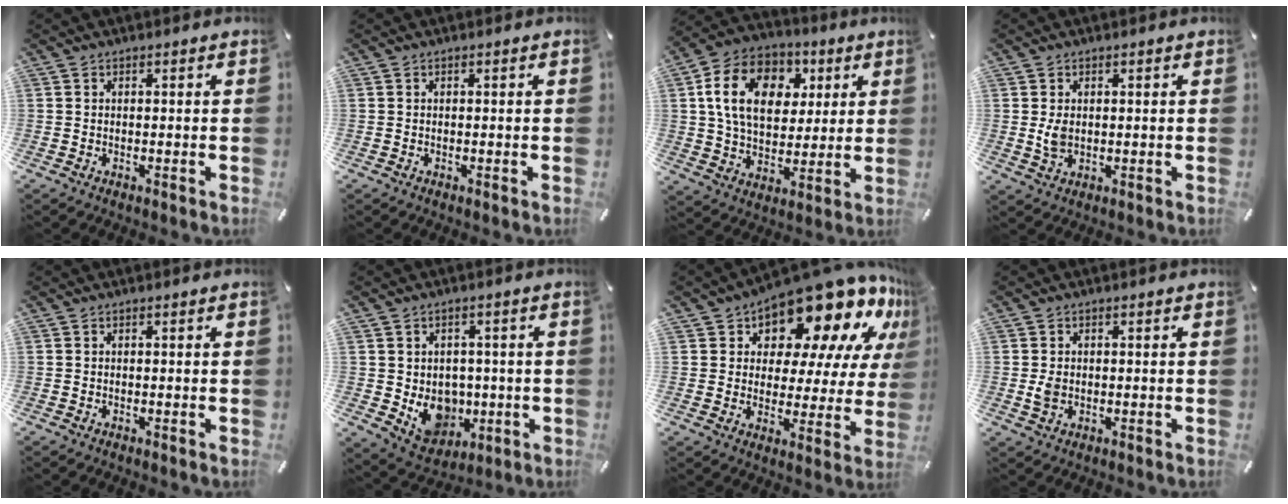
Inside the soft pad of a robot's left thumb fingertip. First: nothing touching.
{"total": 0.0}
{"total": 16.6, "force": [4.7, 12.4, 10.1], "torque": [-0.180, 0.002, 0.084]}
{"total": 3.7, "force": [0.3, 2.6, 2.6], "torque": [-0.050, -0.001, 0.003]}
{"total": 0.0}
{"total": 9.2, "force": [-0.8, 8.3, 3.9], "torque": [-0.058, 0.001, -0.003]}
{"total": 18.2, "force": [13.8, 7.9, 8.9], "torque": [-0.139, -0.113, 0.231]}
{"total": 2.7, "force": [-0.1, 2.1, 1.7], "torque": [-0.023, 0.001, -0.002]}